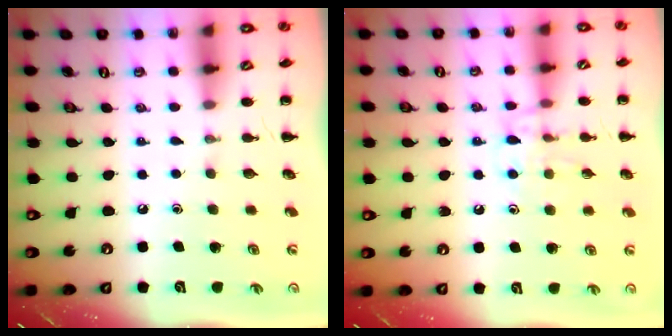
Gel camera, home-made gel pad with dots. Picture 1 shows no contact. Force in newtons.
{"total": 9.8, "press": 9.8, "slide": 0.9}